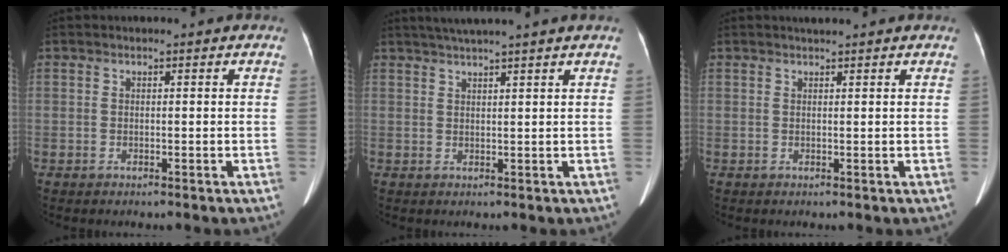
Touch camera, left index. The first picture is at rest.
{"total": 5.9, "force": [4.8, -1.4, 3.2], "torque": [-0.047, 0.023, 0.070]}
{"total": 1.6, "force": [1.5, -0.1, 0.7], "torque": [-0.009, 0.012, 0.027]}